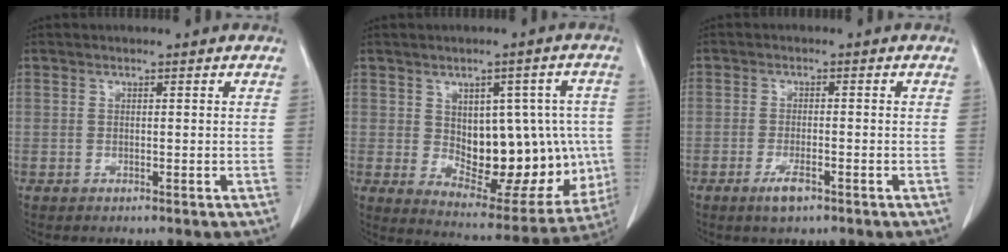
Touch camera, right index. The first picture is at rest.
{"total": 18.0, "force": [-0.4, 9.3, 15.4], "torque": [-0.213, 0.010, 0.027]}
{"total": 3.2, "force": [-1.9, 0.7, 2.4], "torque": [-0.048, -0.003, -0.031]}